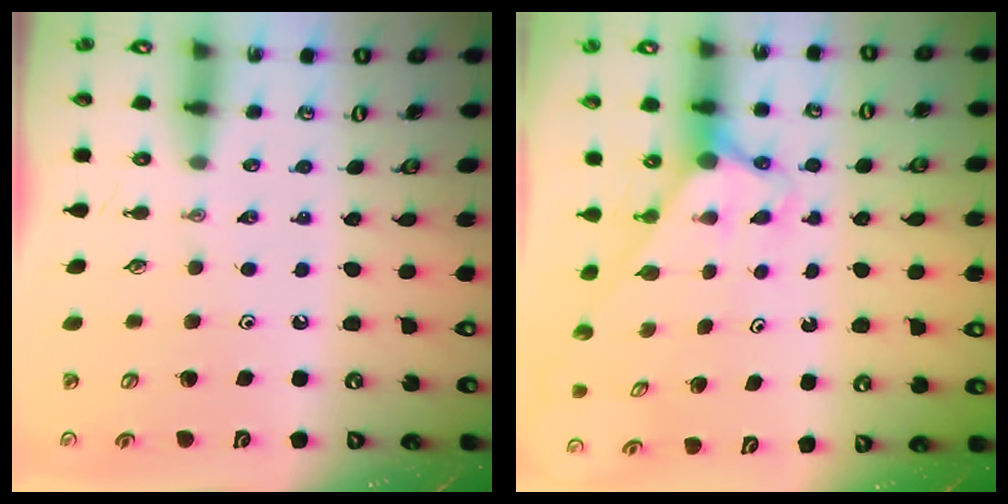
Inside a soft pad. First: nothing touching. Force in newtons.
{"total": 2.7, "press": 2.7, "slide": 0.0}